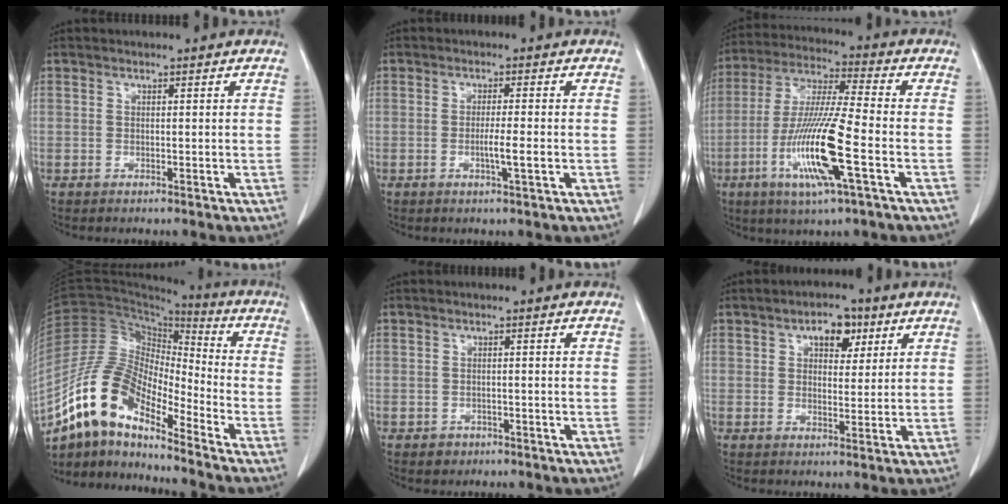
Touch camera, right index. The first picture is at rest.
{"total": 3.4, "force": [-0.9, 0.1, 3.3], "torque": [-0.060, -0.002, -0.015]}
{"total": 15.7, "force": [-5.2, 0.8, 14.8], "torque": [-0.304, -0.018, -0.098]}
{"total": 14.4, "force": [-11.0, 4.4, 8.2], "torque": [-0.170, 0.032, -0.207]}
{"total": 2.4, "force": [-1.1, 2.0, 0.5], "torque": [-0.007, 0.004, -0.010]}
{"total": 6.2, "force": [2.9, 3.4, 4.2], "torque": [-0.067, 0.016, 0.047]}